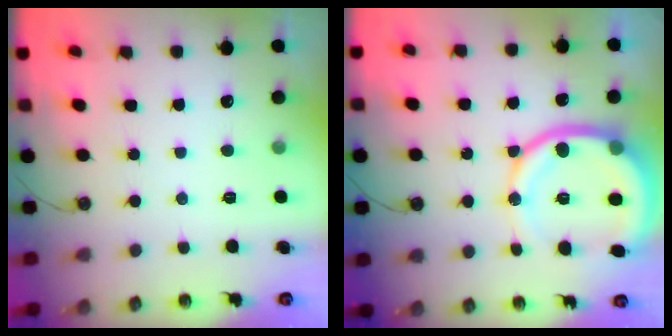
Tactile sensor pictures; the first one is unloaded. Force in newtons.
{"total": 16.2, "press": 16.1, "slide": 2.0}